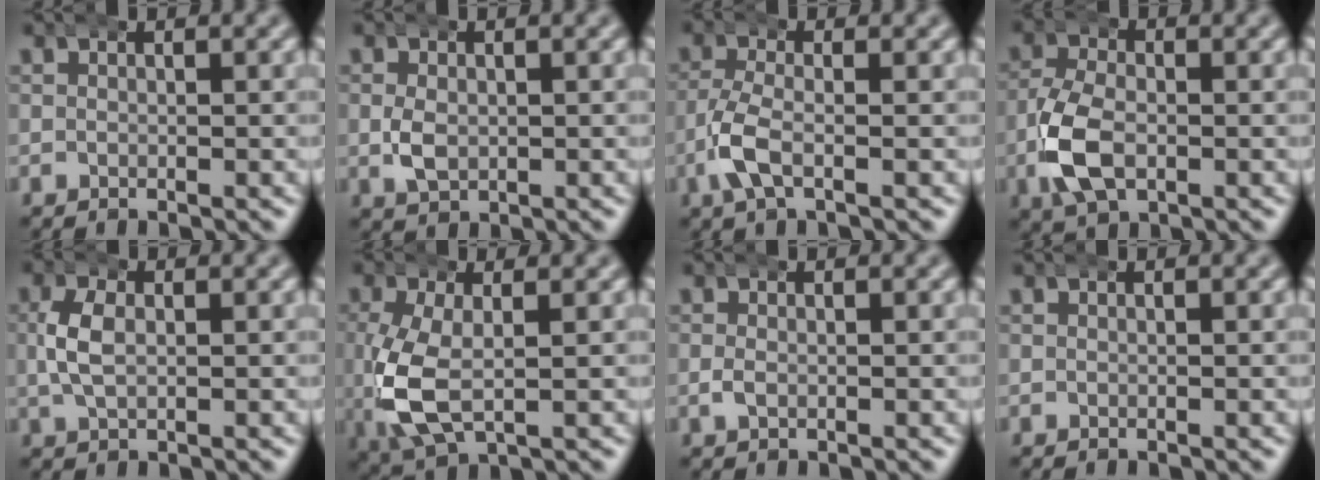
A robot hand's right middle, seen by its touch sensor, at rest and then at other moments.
{"total": 2.3, "force": [-0.2, 1.6, 1.6], "torque": [-0.043, -0.008, 0.006]}
{"total": 3.7, "force": [-1.2, 1.5, 3.1], "torque": [-0.078, -0.008, -0.020]}
{"total": 5.5, "force": [-1.2, 3.6, 4.0], "torque": [-0.104, -0.009, -0.017]}
{"total": 2.9, "force": [0.3, 1.7, 2.3], "torque": [-0.061, -0.001, 0.011]}
{"total": 6.7, "force": [-0.7, 4.2, 5.3], "torque": [-0.147, -0.021, 0.008]}
{"total": 0.9, "force": [-0.3, 0.6, 0.7], "torque": [-0.025, -0.006, 0.001]}
{"total": 0.0}